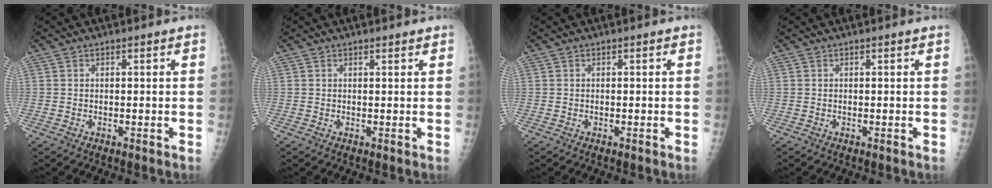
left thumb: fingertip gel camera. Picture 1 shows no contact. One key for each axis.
{"total": 0.8, "fx": 0.7, "fy": 0.2, "fz": 0.3, "tx": -0.006, "ty": -0.004, "tz": 0.011}
{"total": 0.0}
{"total": 0.0}